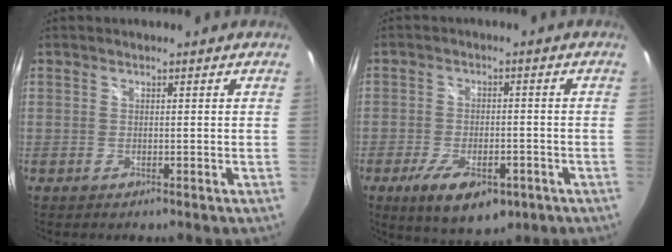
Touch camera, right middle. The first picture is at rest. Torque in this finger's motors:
{"motor_torque": [1.37, -0.77, 0.57, 0.15]}